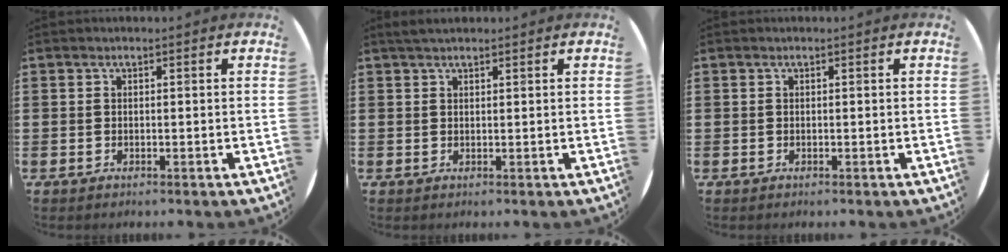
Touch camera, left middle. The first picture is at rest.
{"total": 1.5, "force": [1.3, 0.3, 0.6], "torque": [-0.013, 0.004, 0.024]}
{"total": 0.0}